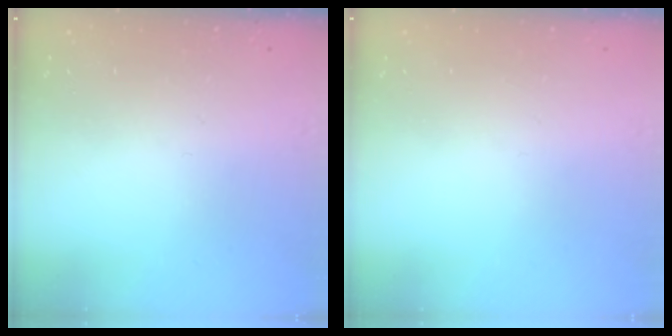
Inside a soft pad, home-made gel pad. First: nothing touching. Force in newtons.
{"total": 0.0}